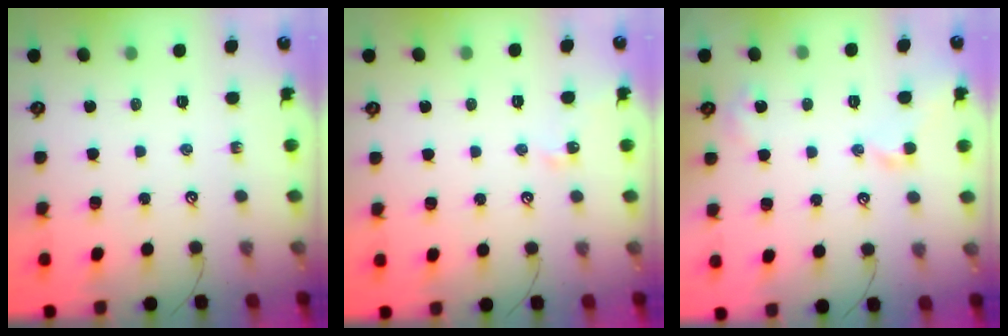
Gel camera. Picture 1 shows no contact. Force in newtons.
{"total": 3.9, "press": 3.9, "slide": 0.6}
{"total": 3.9, "press": 3.9, "slide": 0.7}